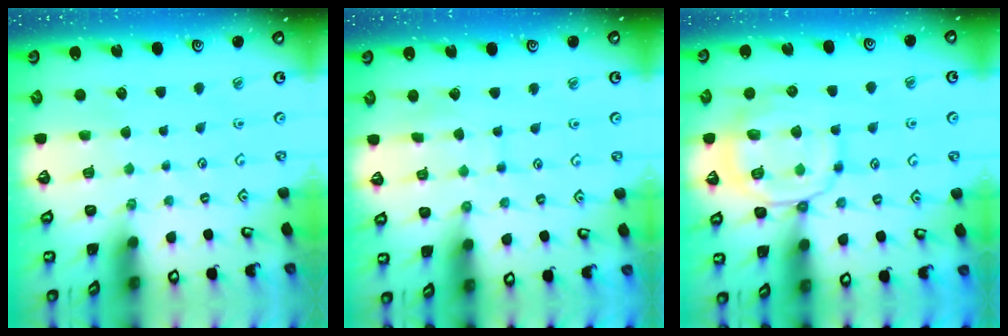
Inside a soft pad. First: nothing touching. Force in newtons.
{"total": 5.9, "press": 5.9, "slide": 0.2}
{"total": 12.2, "press": 12.1, "slide": 1.3}